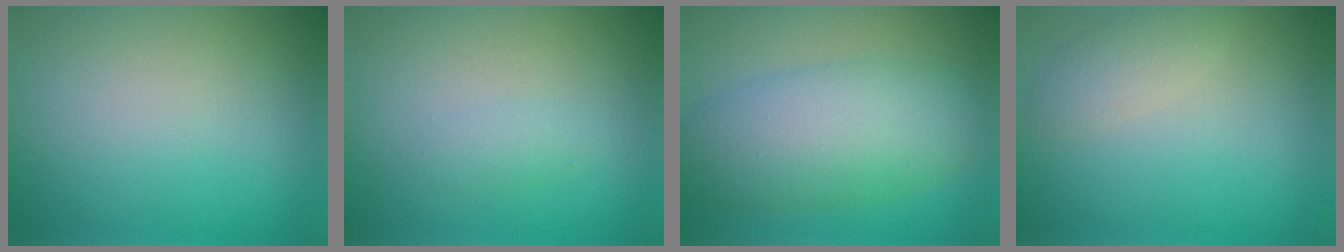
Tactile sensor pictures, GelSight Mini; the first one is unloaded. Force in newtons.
{"total": 1.1, "press": 1.1, "slide": 0.1}
{"total": 7.1, "press": 7.1, "slide": 0.0}
{"total": 1.9, "press": 1.9, "slide": 0.1}